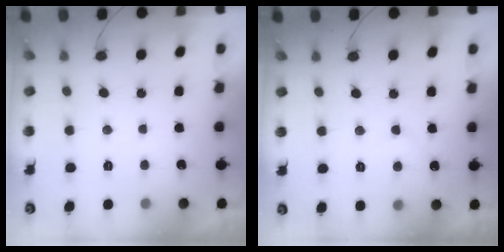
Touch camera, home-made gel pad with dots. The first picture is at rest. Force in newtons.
{"total": 4.6, "press": 4.6, "slide": 0.5}